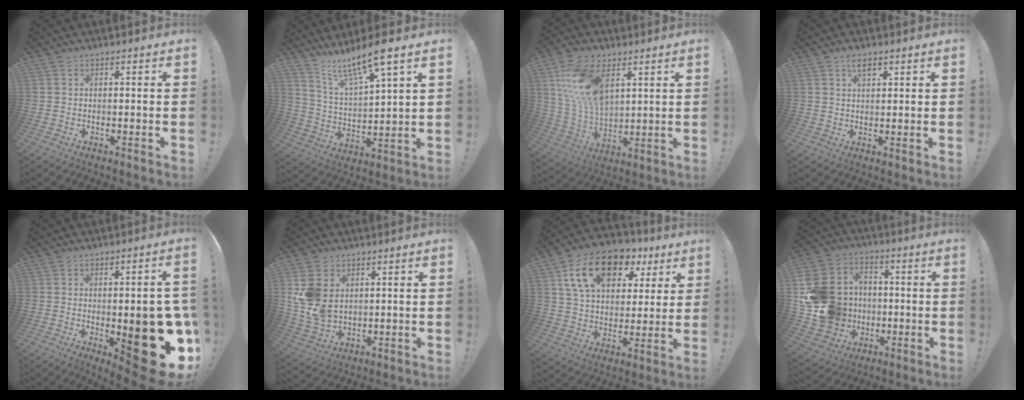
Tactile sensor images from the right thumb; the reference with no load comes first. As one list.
[{"total": 12.4, "force": [10.4, 0.7, 6.7], "torque": [-0.128, -0.076, 0.173]}, {"total": 18.9, "force": [7.6, 11.6, 12.8], "torque": [-0.261, -0.032, 0.142]}, {"total": 4.0, "force": [2.5, 1.8, 2.7], "torque": [-0.036, -0.010, 0.040]}, {"total": 21.3, "force": [-4.4, 7.6, 19.4], "torque": [-0.224, 0.006, -0.045]}, {"total": 10.6, "force": [2.8, 7.9, 6.6], "torque": [-0.122, -0.011, 0.058]}, {"total": 18.9, "force": [9.6, 11.4, 11.7], "torque": [-0.189, -0.040, 0.174]}, {"total": 19.7, "force": [-1.5, 17.6, 8.8], "torque": [-0.160, 0.019, 0.010]}]